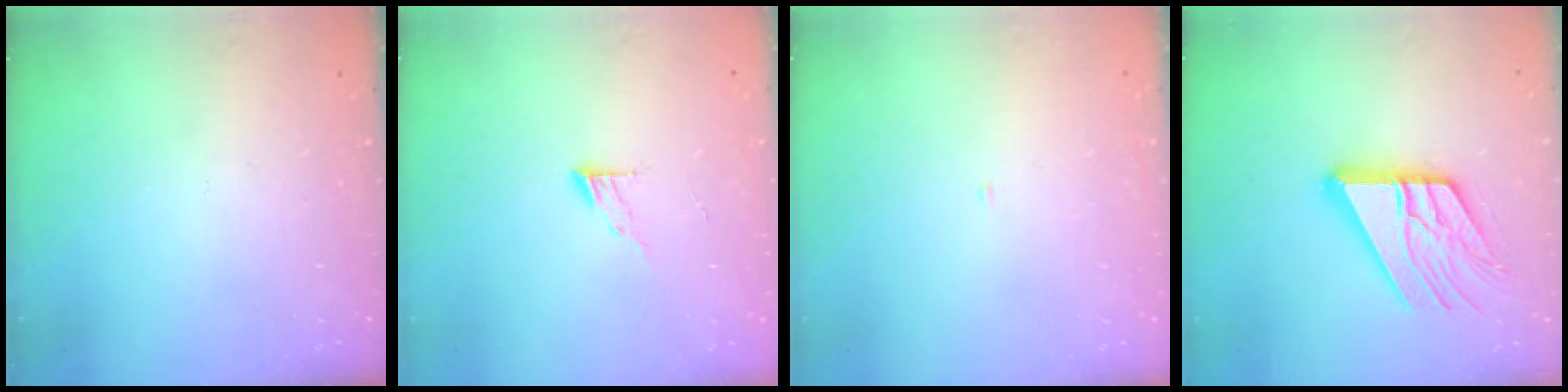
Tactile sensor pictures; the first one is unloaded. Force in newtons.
{"total": 4.6, "press": 4.5, "slide": 0.5}
{"total": 2.1, "press": 2.1, "slide": 0.2}
{"total": 17.6, "press": 17.5, "slide": 2.2}